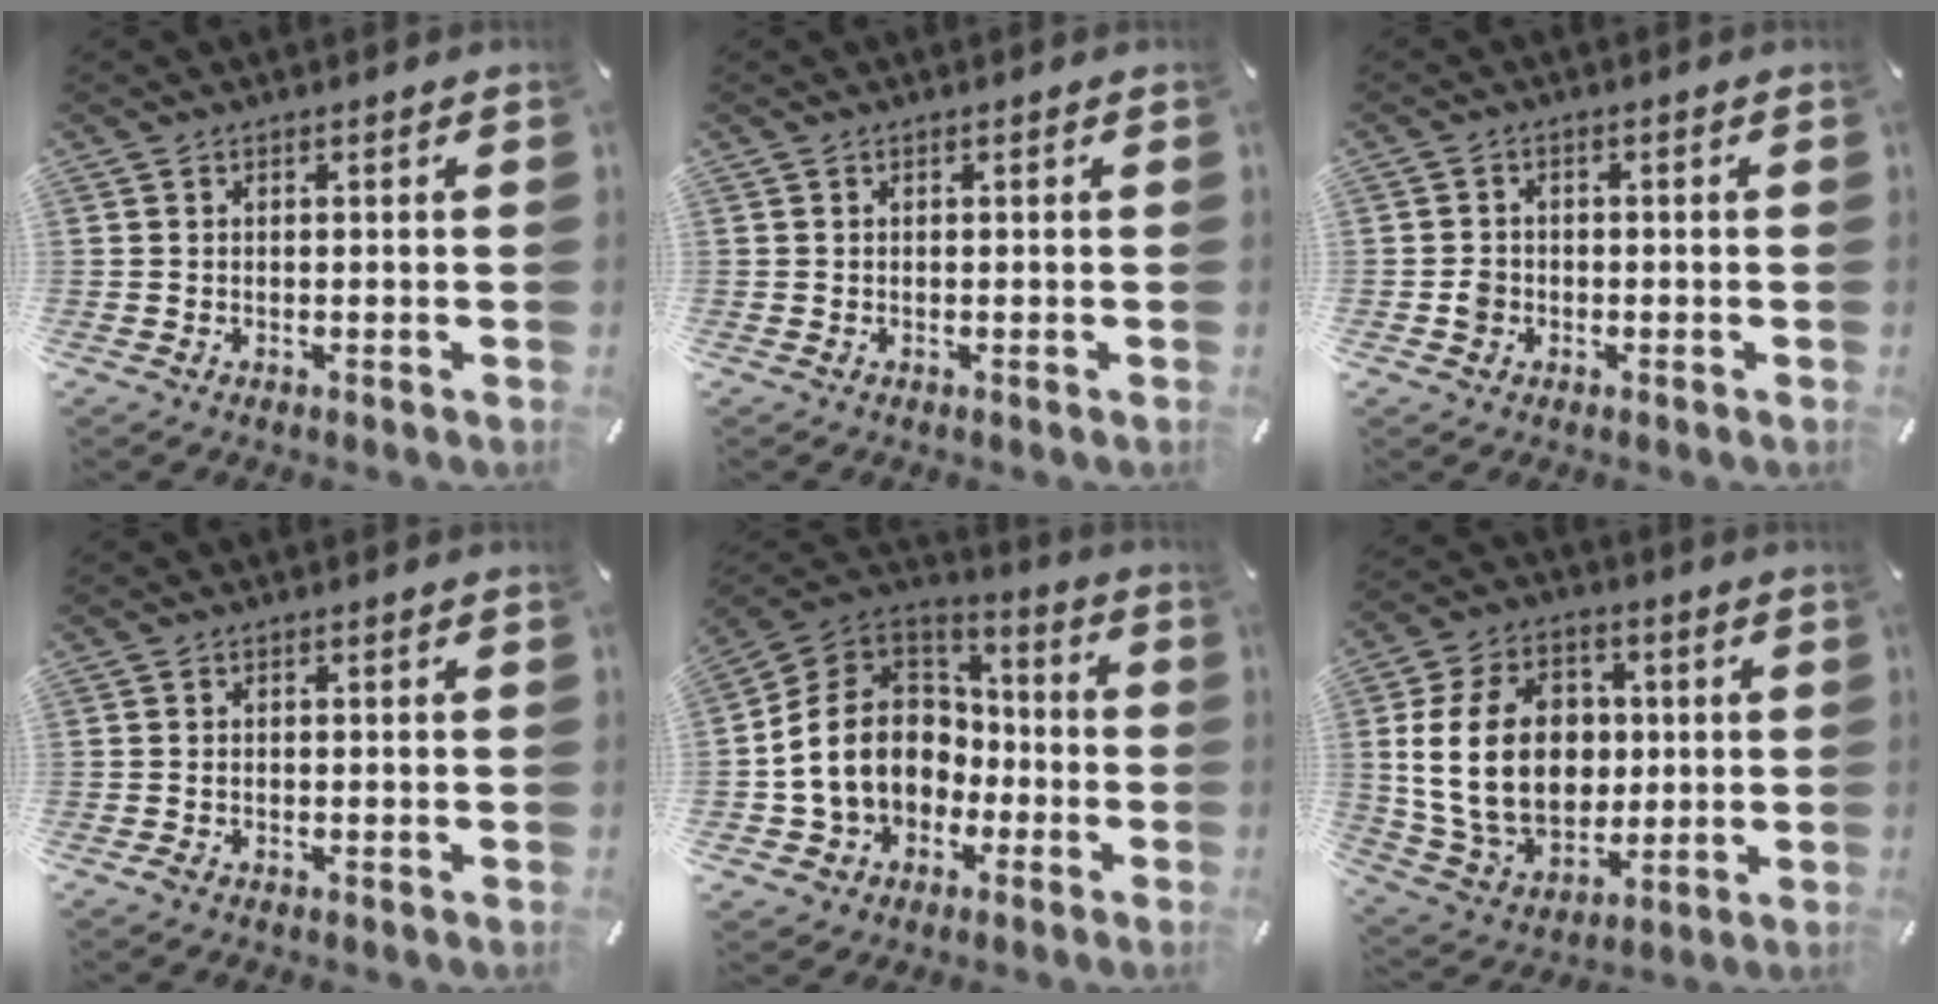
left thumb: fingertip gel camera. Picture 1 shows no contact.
{"total": 0.0}
{"total": 2.5, "force": [-0.7, 2.2, 0.9], "torque": [-0.017, 0.004, -0.015]}
{"total": 0.6, "force": [-0.4, 0.3, 0.4], "torque": [-0.007, -0.002, -0.007]}
{"total": 14.9, "force": [-2.8, 13.0, 6.7], "torque": [-0.157, 0.021, -0.047]}
{"total": 20.3, "force": [1.6, 15.4, 13.1], "torque": [-0.275, 0.000, 0.031]}